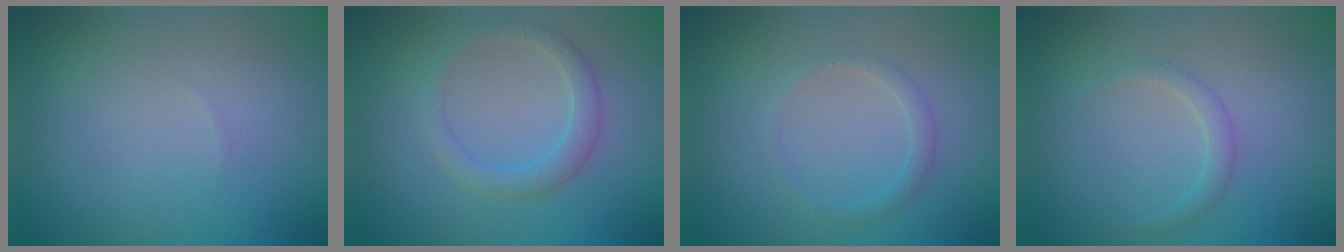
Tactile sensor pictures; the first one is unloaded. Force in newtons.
{"total": 2.3, "press": 2.3, "slide": 0.1}
{"total": 1.3, "press": 1.3, "slide": 0.0}
{"total": 1.2, "press": 1.2, "slide": 0.0}